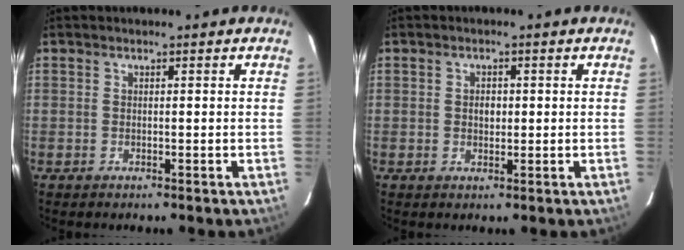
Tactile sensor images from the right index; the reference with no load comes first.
{"total": 1.8, "force": [0.1, 1.4, 1.1], "torque": [-0.019, 0.005, 0.001]}